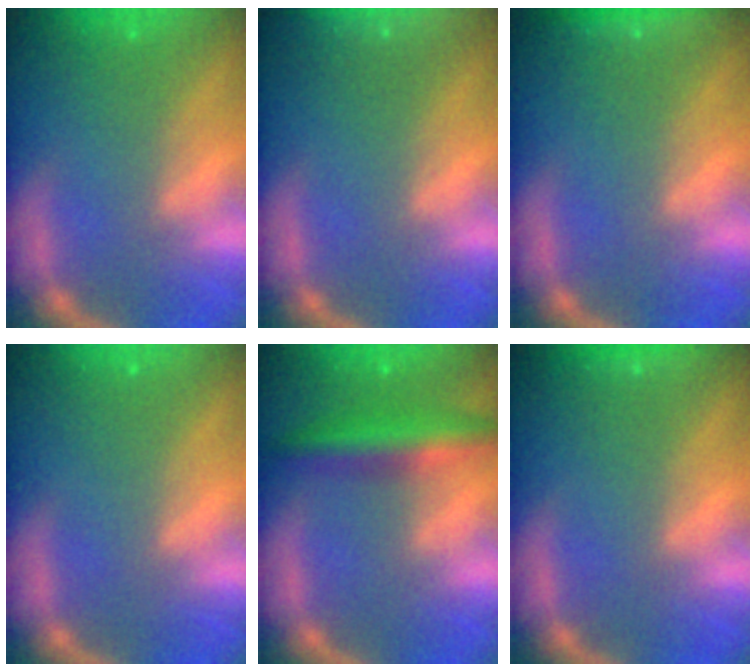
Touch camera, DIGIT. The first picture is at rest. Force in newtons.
{"total": 8.5}
{"total": 2.4}
{"total": 0.0}
{"total": 5.0}
{"total": 0.9}